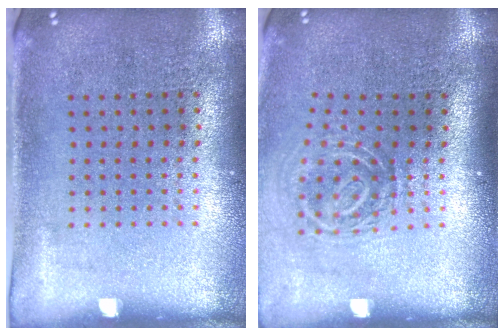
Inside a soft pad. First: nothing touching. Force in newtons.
{"total": 1.8, "press": 1.2, "slide": 1.4}